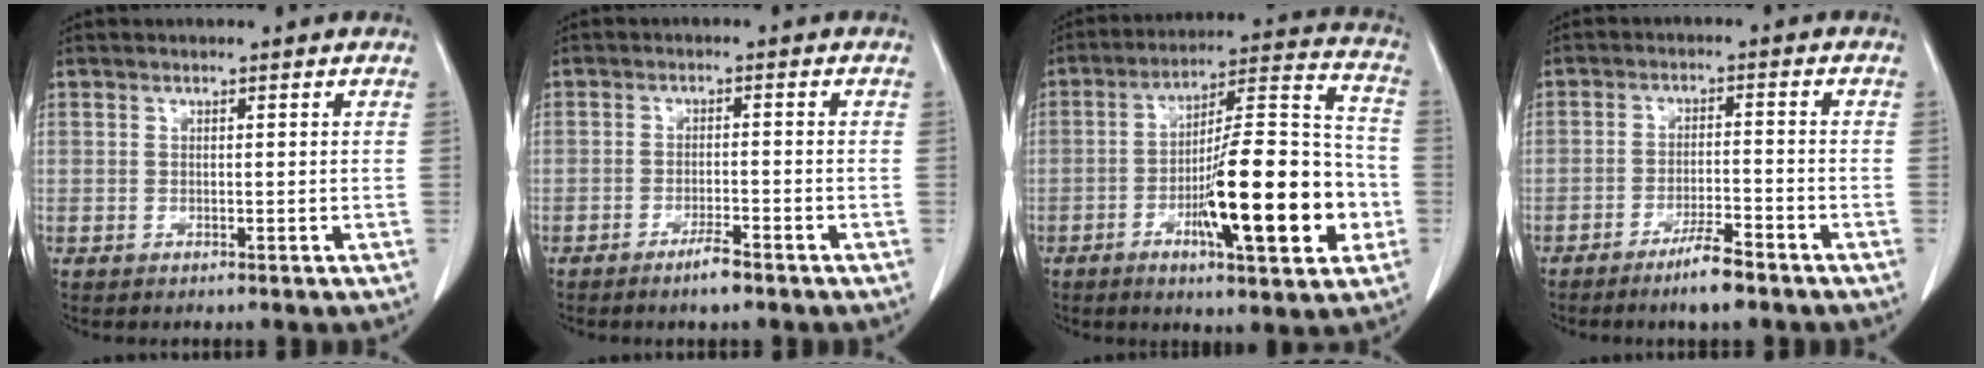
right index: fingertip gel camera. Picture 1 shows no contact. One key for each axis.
{"total": 3.0, "fx": -2.2, "fy": 0.3, "fz": 2.0, "tx": -0.037, "ty": 0.000, "tz": -0.036}
{"total": 19.1, "fx": -5.2, "fy": 3.7, "fz": 18.0, "tx": -0.282, "ty": 0.010, "tz": -0.077}
{"total": 5.2, "fx": -3.9, "fy": 0.5, "fz": 3.5, "tx": -0.064, "ty": -0.005, "tz": -0.066}